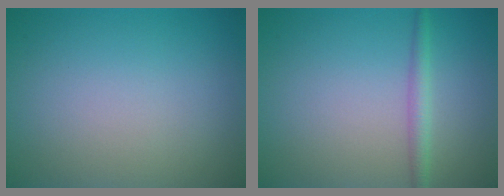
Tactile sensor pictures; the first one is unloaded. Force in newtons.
{"total": 1.8, "press": 1.8, "slide": 0.0}